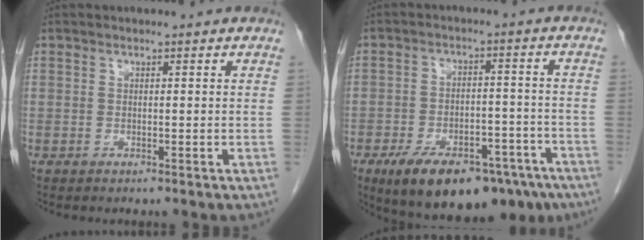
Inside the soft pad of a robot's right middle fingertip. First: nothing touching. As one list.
[{"total": 18.6, "force": [-12.7, 7.9, 11.1], "torque": [-0.151, 0.009, -0.184]}]